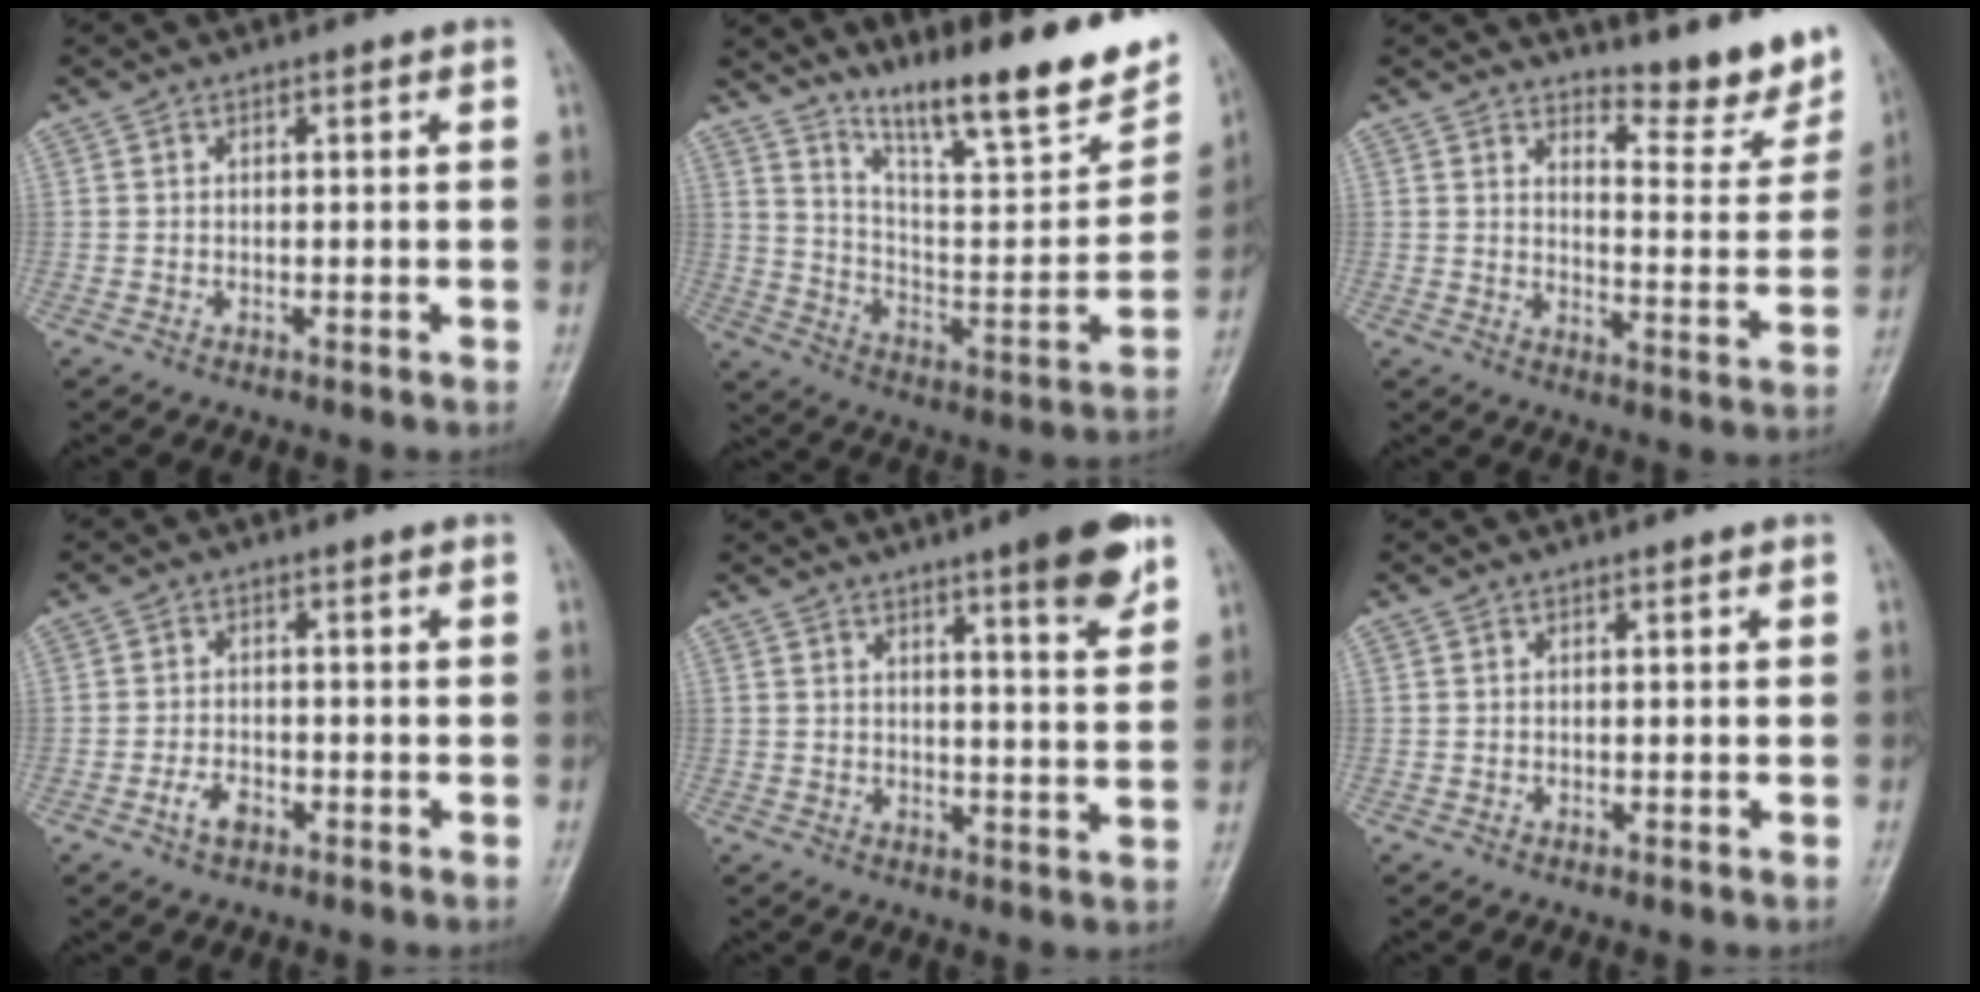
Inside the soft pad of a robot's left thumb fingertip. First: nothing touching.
{"total": 21.4, "force": [15.7, 4.0, 14.1], "torque": [-0.180, -0.083, 0.256]}
{"total": 9.8, "force": [8.8, 2.1, 3.6], "torque": [-0.023, -0.092, 0.116]}
{"total": 2.9, "force": [-1.6, 1.6, 1.8], "torque": [-0.037, 0.012, -0.029]}
{"total": 9.0, "force": [5.6, 1.2, 7.0], "torque": [-0.085, -0.031, 0.074]}
{"total": 0.0}